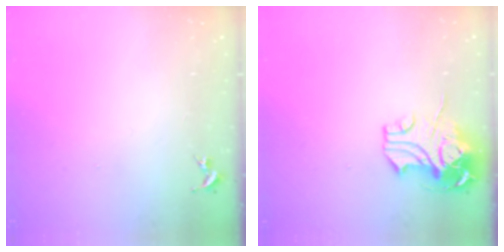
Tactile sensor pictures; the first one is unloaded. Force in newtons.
{"total": 12.2, "press": 12.0, "slide": 2.1}